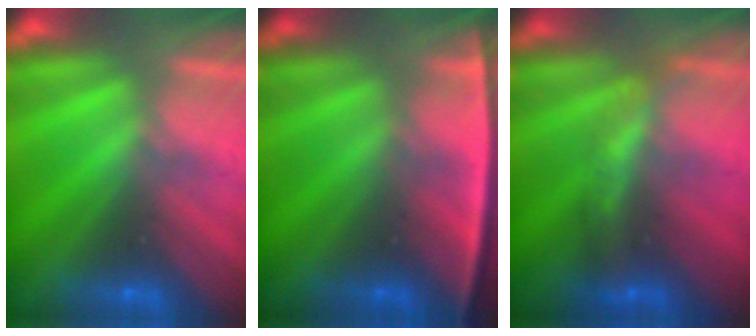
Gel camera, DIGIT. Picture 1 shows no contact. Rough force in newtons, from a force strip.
{"total": 2.3}
{"total": 2.0}